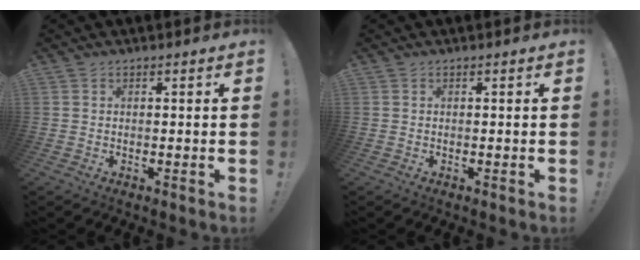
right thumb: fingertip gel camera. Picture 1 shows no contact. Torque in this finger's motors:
{"motor_torque": [-0.01, -0.01, 0.02, 0.03, 0.00]}